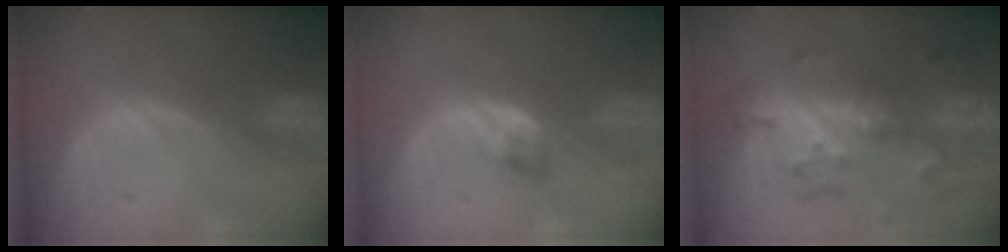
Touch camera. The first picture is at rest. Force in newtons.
{"total": 2.9, "press": 2.5, "slide": 1.5}
{"total": 8.7, "press": 7.7, "slide": 4.1}